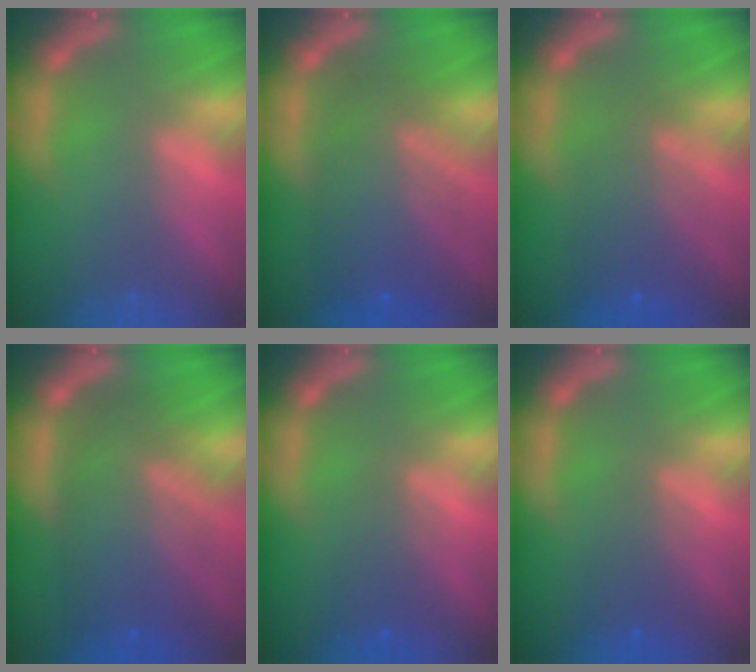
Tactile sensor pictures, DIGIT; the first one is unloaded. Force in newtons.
{"total": 8.0}
{"total": 5.1}
{"total": 9.1}
{"total": 2.5}
{"total": 2.5}